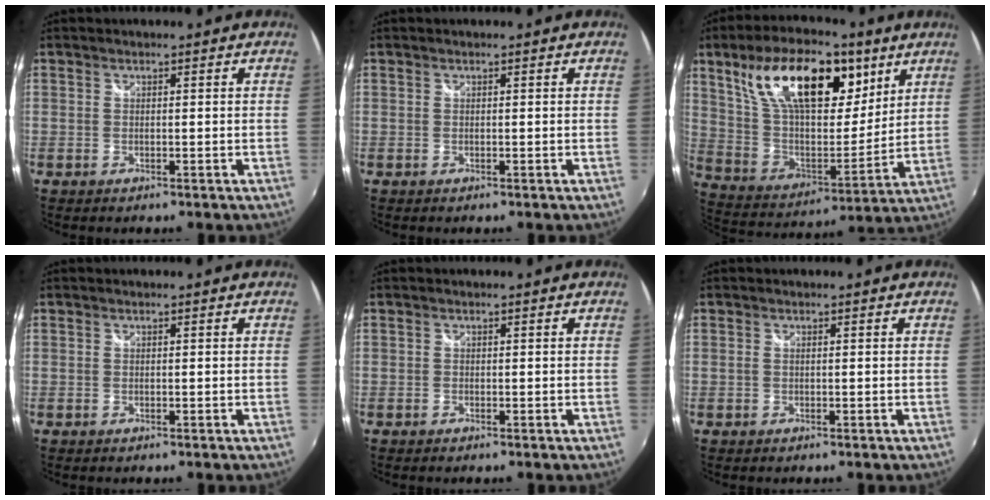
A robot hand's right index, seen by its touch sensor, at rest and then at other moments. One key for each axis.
{"total": 0.0}
{"total": 24.3, "fx": 12.4, "fy": 11.7, "fz": 17.3, "tx": -0.316, "ty": 0.025, "tz": 0.220}
{"total": 0.0}
{"total": 0.0}
{"total": 0.0}